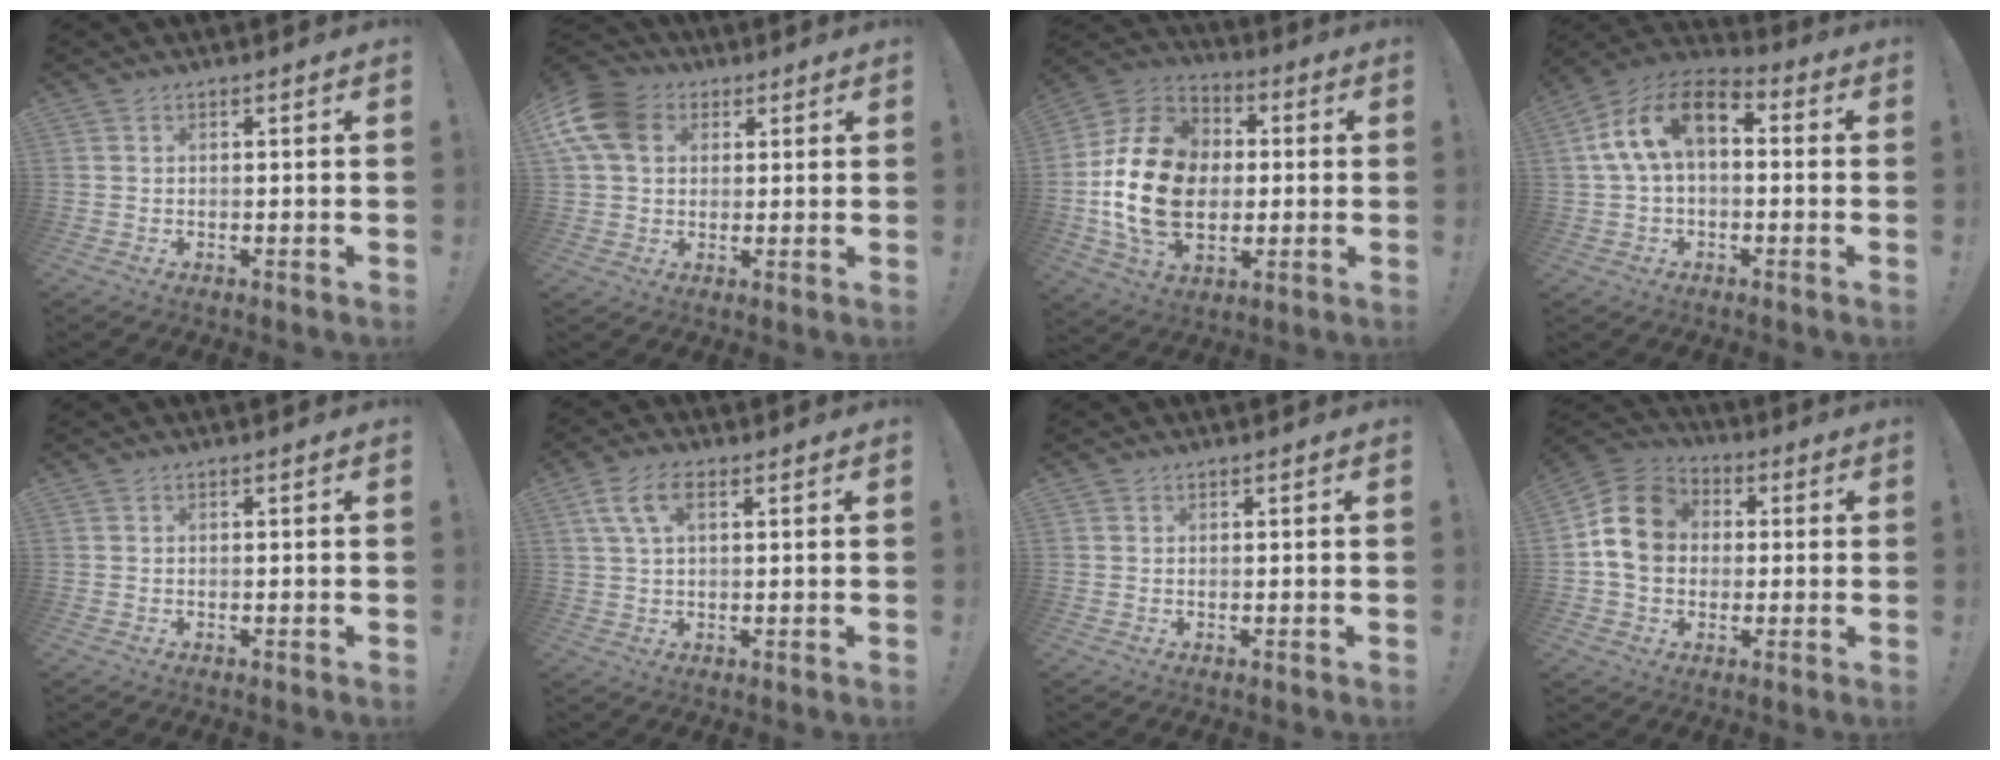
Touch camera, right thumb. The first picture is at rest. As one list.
[{"total": 13.3, "force": [3.8, 10.2, 7.6], "torque": [-0.146, -0.003, 0.076]}, {"total": 22.5, "force": [-1.0, 16.5, 15.3], "torque": [-0.280, 0.024, -0.004]}, {"total": 14.3, "force": [3.1, 8.4, 11.1], "torque": [-0.208, 0.008, 0.057]}, {"total": 0.0}, {"total": 7.5, "force": [2.9, 3.7, 5.8], "torque": [-0.121, 0.009, 0.057]}, {"total": 0.5, "force": [0.5, 0.0, -0.1], "torque": [0.011, -0.005, 0.008]}, {"total": 14.3, "force": [1.7, 11.8, 7.9], "torque": [-0.124, 0.013, 0.038]}]